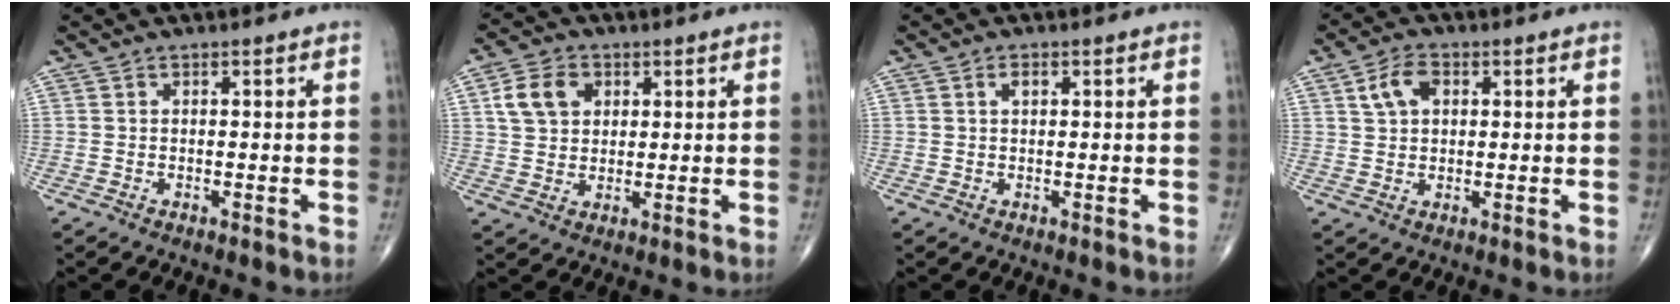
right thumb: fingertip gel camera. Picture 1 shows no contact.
{"total": 7.5, "force": [2.5, 5.6, 4.2], "torque": [-0.062, 0.001, 0.044]}
{"total": 1.6, "force": [0.6, 0.9, 1.2], "torque": [-0.020, 0.002, 0.011]}
{"total": 5.4, "force": [1.8, 3.6, 3.7], "torque": [-0.061, 0.005, 0.031]}